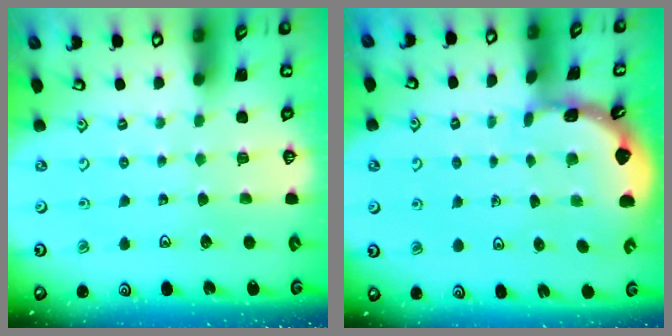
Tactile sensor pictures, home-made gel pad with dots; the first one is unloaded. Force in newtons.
{"total": 1.8, "press": 1.8, "slide": 0.2}